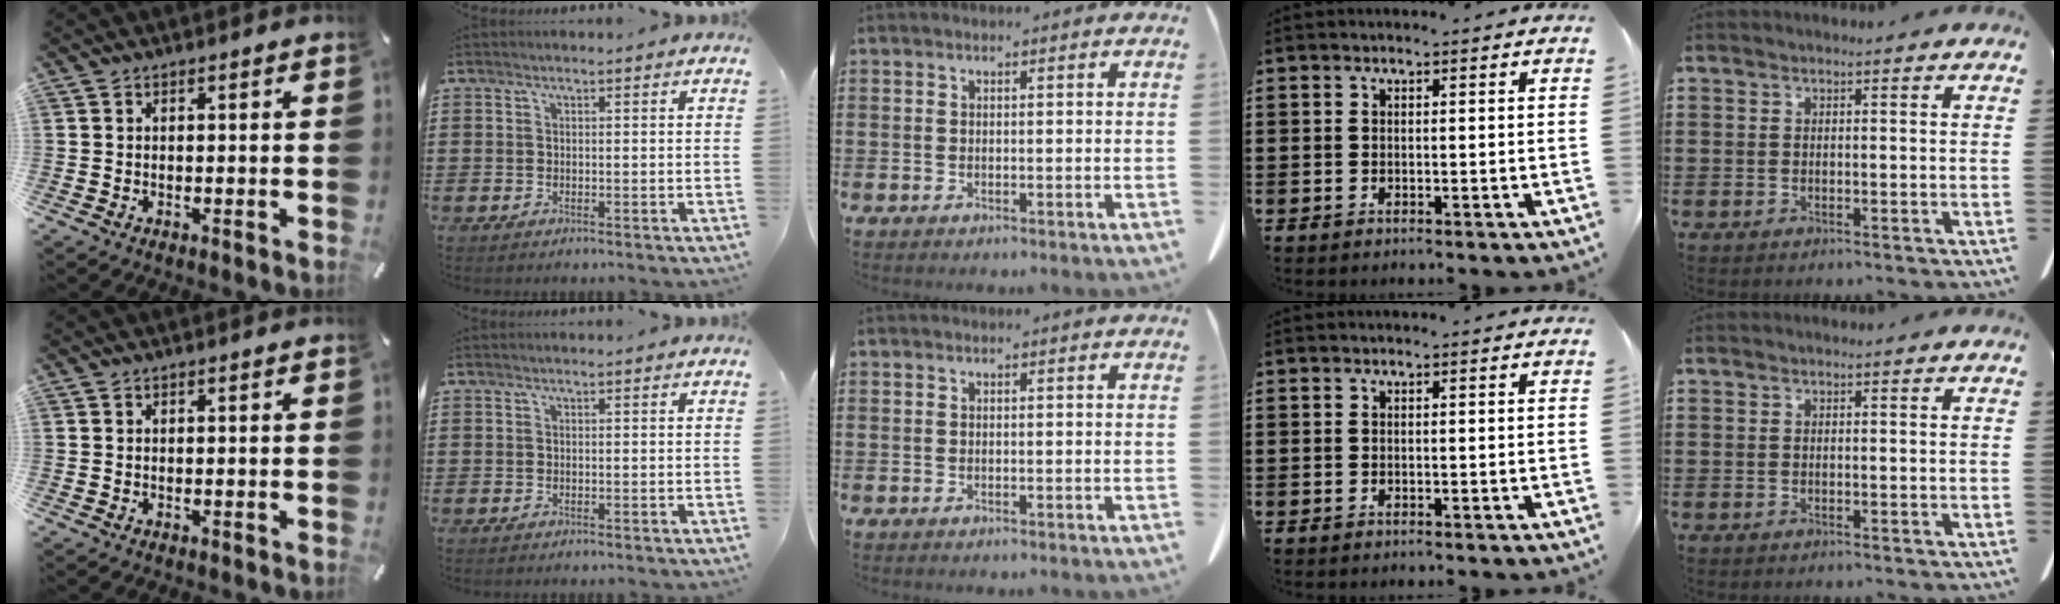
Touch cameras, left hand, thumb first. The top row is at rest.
{}